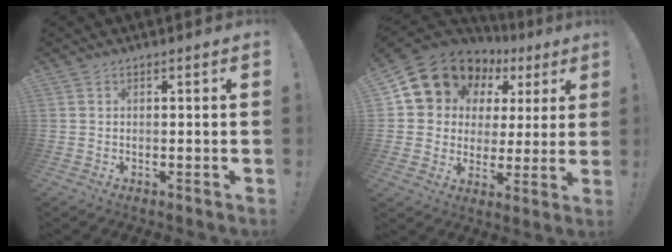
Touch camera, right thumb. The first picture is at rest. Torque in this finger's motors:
{"motor_torque": [-0.13, 1.48, 0.61, 0.25, 0.29]}